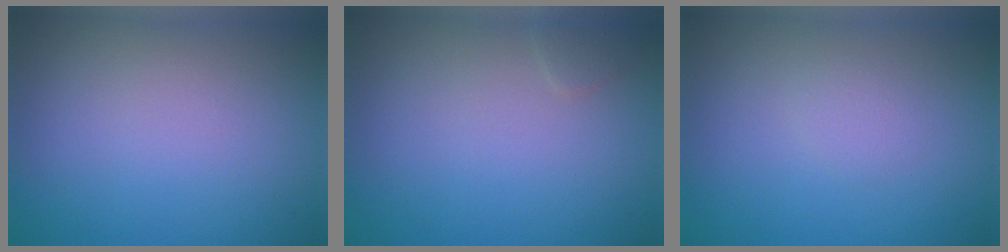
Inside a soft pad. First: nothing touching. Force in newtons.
{"total": 0.7, "press": 0.7, "slide": 0.0}
{"total": 0.8, "press": 0.8, "slide": 0.1}